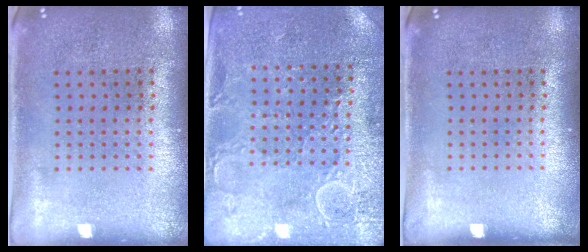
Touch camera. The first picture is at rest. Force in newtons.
{"total": 2.9, "press": 2.8, "slide": 0.4}
{"total": 0.0}